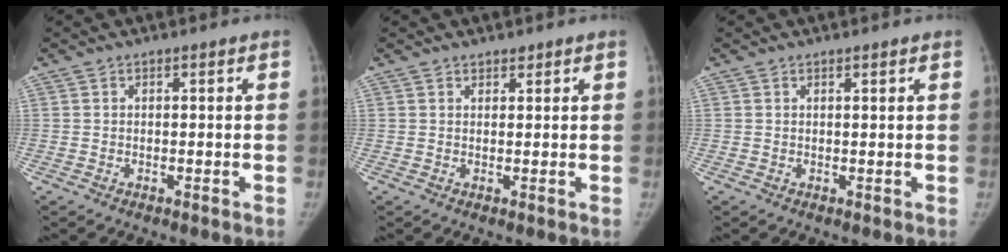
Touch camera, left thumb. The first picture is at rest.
{"total": 1.1, "force": [1.0, 0.6, 0.2], "torque": [0.005, -0.006, 0.012]}
{"total": 0.7, "force": [0.5, -0.1, 0.4], "torque": [-0.012, -0.003, 0.011]}